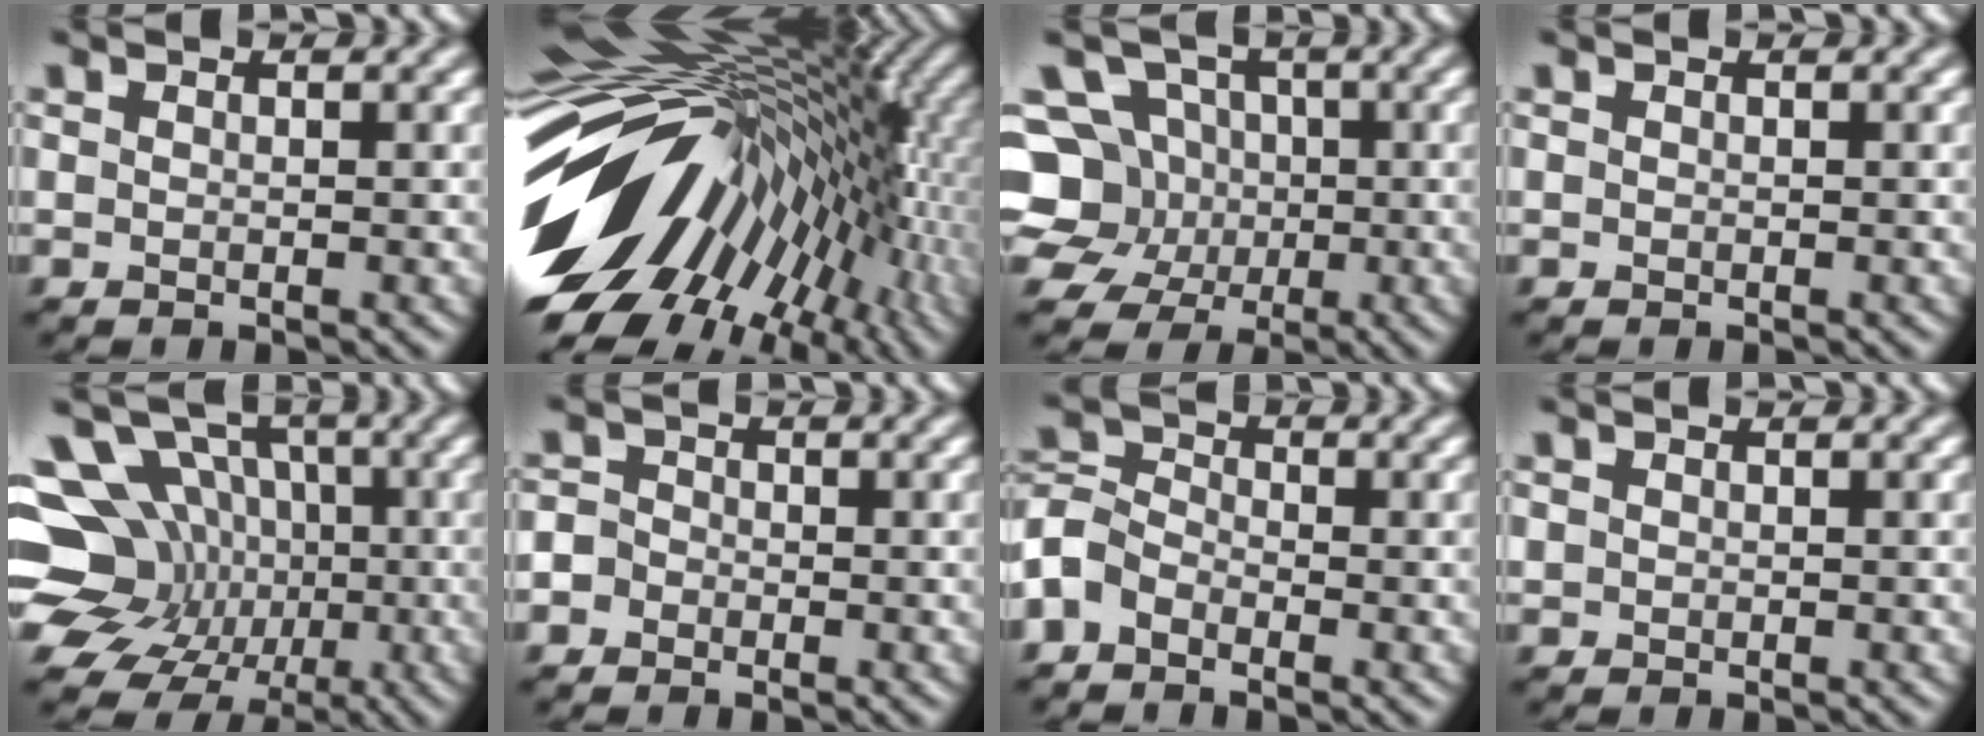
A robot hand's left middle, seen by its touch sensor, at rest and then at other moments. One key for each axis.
{"total": 17.0, "fx": -3.4, "fy": 10.9, "fz": 12.5, "tx": -0.199, "ty": 0.007, "tz": -0.061}
{"total": 9.0, "fx": -1.0, "fy": 8.1, "fz": 3.8, "tx": -0.069, "ty": 0.029, "tz": -0.066}
{"total": 0.0}
{"total": 16.3, "fx": -2.2, "fy": 14.3, "fz": 7.5, "tx": -0.174, "ty": 0.003, "tz": -0.060}
{"total": 2.7, "fx": -0.9, "fy": 2.5, "fz": 0.6, "tx": 0.022, "ty": 0.022, "tz": -0.051}
{"total": 3.8, "fx": -2.7, "fy": 2.2, "fz": 1.4, "tx": -0.030, "ty": 0.005, "tz": -0.078}
{"total": 0.0}